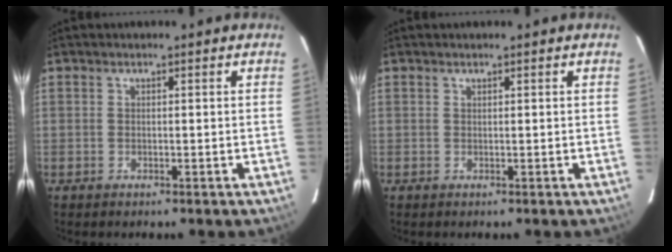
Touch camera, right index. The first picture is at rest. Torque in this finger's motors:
{"motor_torque": [0.22, -0.01, 0.07, 0.02]}